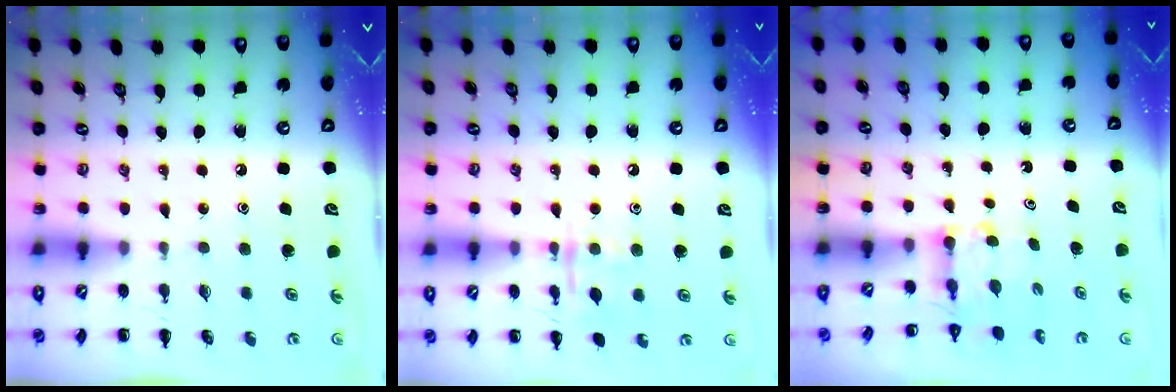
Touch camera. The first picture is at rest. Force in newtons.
{"total": 9.0, "press": 9.0, "slide": 0.5}
{"total": 3.7, "press": 3.6, "slide": 0.6}